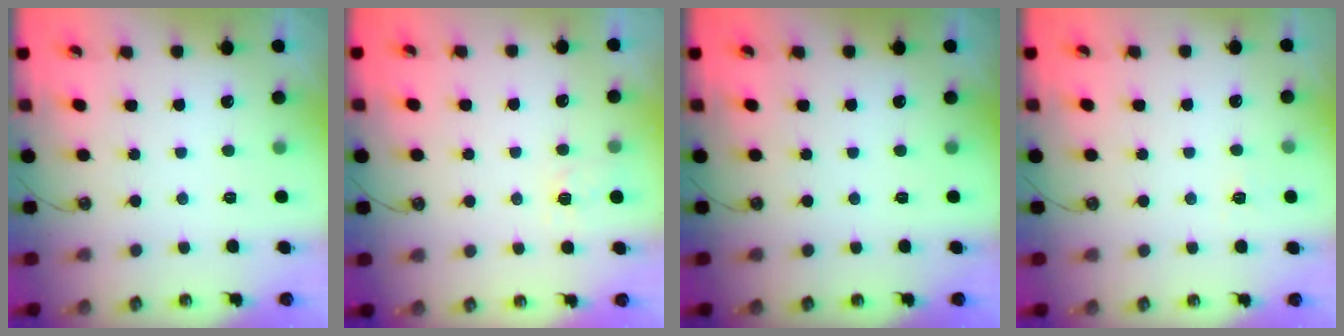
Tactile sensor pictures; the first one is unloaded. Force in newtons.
{"total": 3.2, "press": 3.2, "slide": 0.4}
{"total": 0.0}
{"total": 2.7, "press": 2.7, "slide": 0.3}